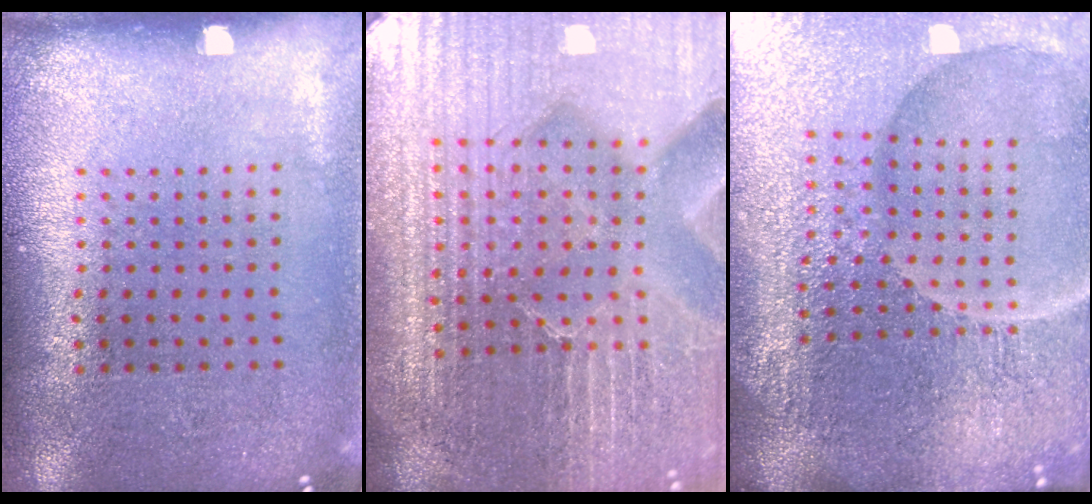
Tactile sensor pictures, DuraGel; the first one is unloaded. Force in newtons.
{"total": 6.6, "press": 5.9, "slide": 3.0}
{"total": 7.2, "press": 6.3, "slide": 3.4}